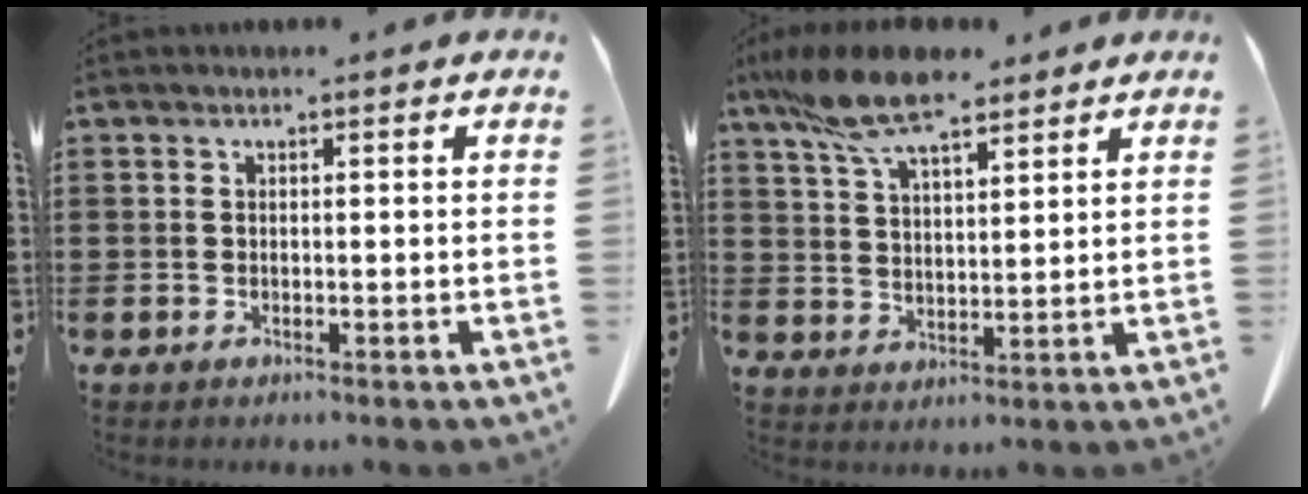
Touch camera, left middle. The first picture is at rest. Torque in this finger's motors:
{"motor_torque": [1.40, 0.50, 0.38, 0.21]}